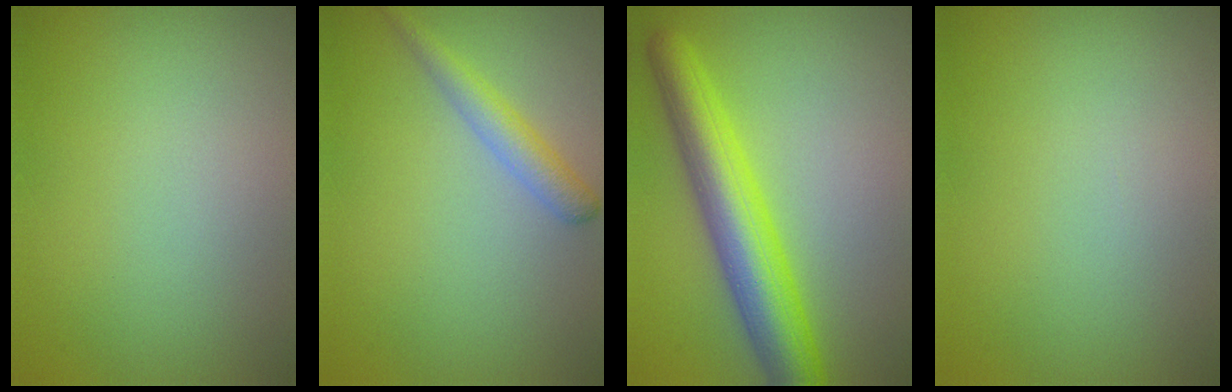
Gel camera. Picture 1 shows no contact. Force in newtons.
{"total": 2.2, "press": 2.2, "slide": 0.1}
{"total": 6.7, "press": 6.7, "slide": 0.2}
{"total": 0.0}